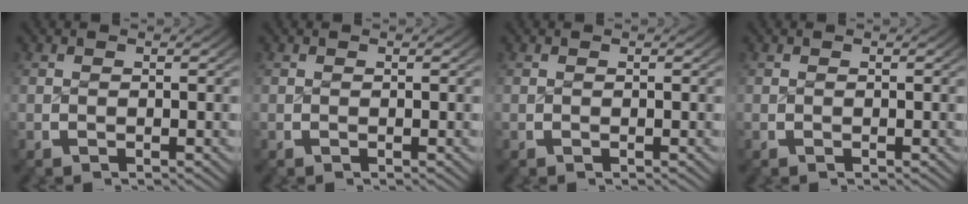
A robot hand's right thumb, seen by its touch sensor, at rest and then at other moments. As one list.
[{"total": 0.0}, {"total": 0.0}, {"total": 0.0}]